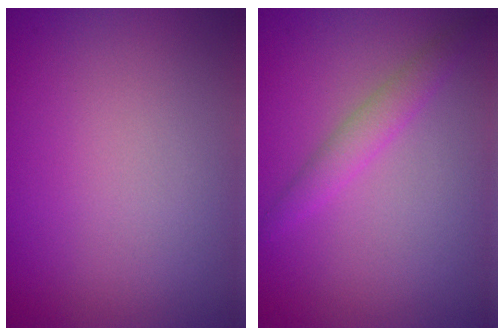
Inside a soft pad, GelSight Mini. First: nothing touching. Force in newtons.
{"total": 1.9, "press": 1.9, "slide": 0.1}